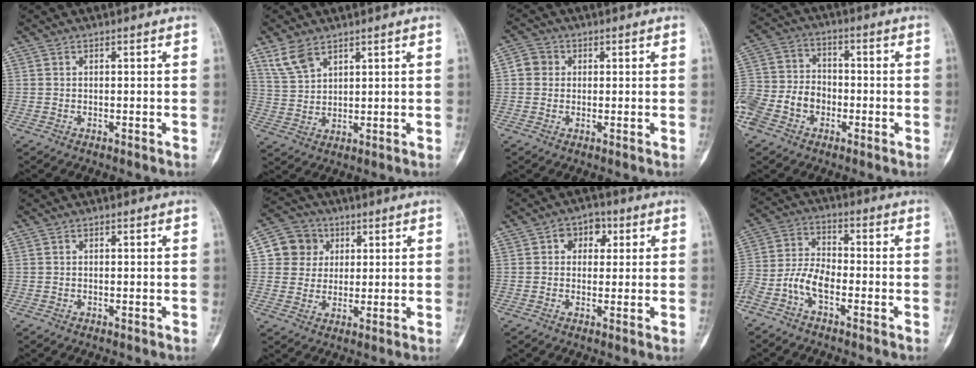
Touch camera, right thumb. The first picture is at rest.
{"total": 5.7, "force": [3.9, 2.9, 3.0], "torque": [-0.053, -0.014, 0.088]}
{"total": 3.4, "force": [0.4, 3.2, 1.1], "torque": [-0.004, 0.006, 0.001]}
{"total": 13.0, "force": [-4.7, 9.9, 7.1], "torque": [-0.138, 0.034, -0.091]}
{"total": 0.0}
{"total": 7.8, "force": [2.2, 7.3, 1.7], "torque": [0.007, 0.001, 0.032]}
{"total": 5.2, "force": [1.5, 4.0, 2.9], "torque": [-0.008, 0.004, 0.013]}
{"total": 7.9, "force": [-4.0, 3.8, 5.7], "torque": [-0.124, 0.033, -0.086]}